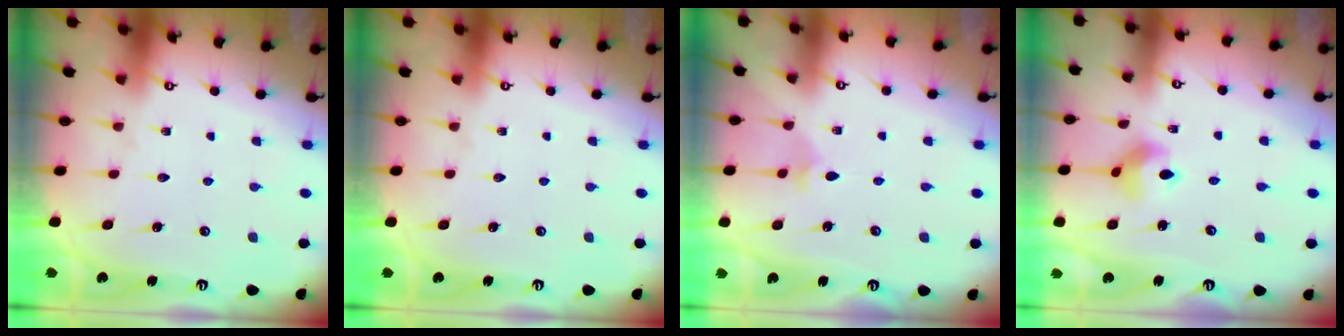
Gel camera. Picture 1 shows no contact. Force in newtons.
{"total": 0.0}
{"total": 2.2, "press": 2.1, "slide": 0.6}
{"total": 5.1, "press": 5.0, "slide": 0.9}